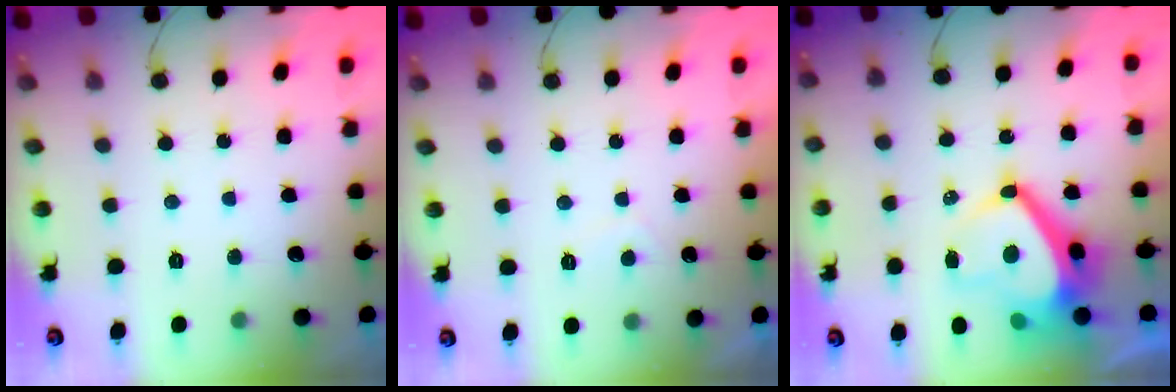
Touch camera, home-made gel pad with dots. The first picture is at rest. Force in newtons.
{"total": 1.1, "press": 1.0, "slide": 0.5}
{"total": 10.9, "press": 10.7, "slide": 1.7}